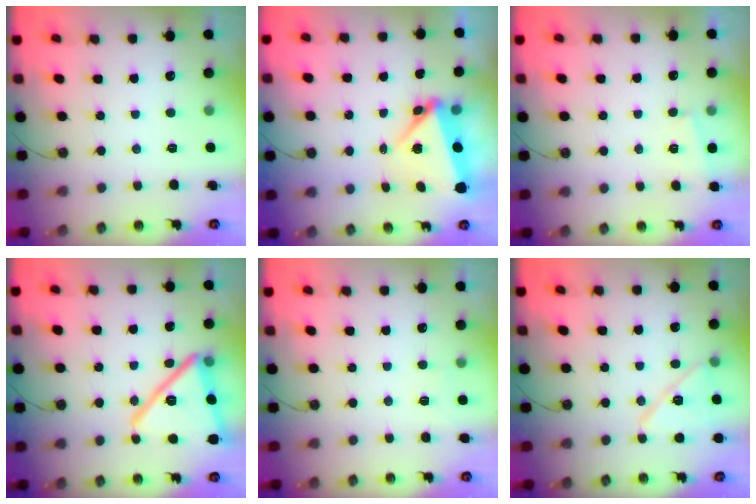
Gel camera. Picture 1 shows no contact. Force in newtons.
{"total": 5.0, "press": 4.8, "slide": 1.6}
{"total": 1.6, "press": 1.0, "slide": 1.2}
{"total": 21.3, "press": 21.2, "slide": 2.1}
{"total": 2.9, "press": 2.9, "slide": 0.7}
{"total": 11.9, "press": 11.9, "slide": 0.6}